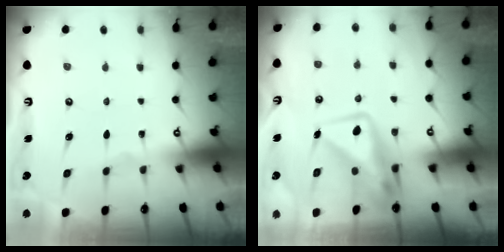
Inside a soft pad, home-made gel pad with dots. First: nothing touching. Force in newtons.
{"total": 11.7, "press": 11.7, "slide": 0.8}